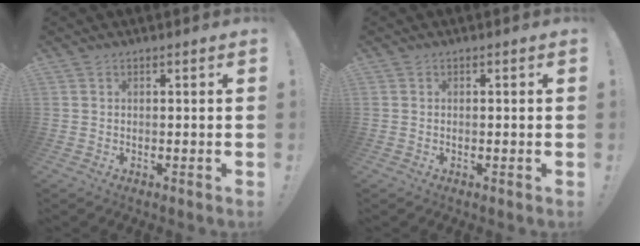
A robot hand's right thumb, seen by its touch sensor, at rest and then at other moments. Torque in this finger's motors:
{"motor_torque": [-0.08, -0.29, -0.29, 0.20, 0.01]}